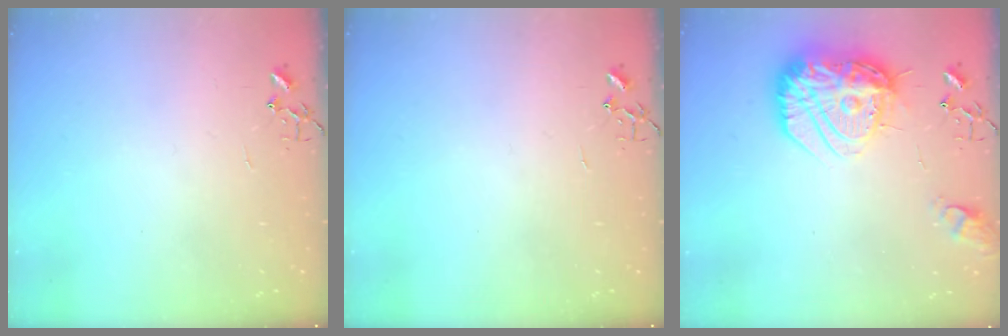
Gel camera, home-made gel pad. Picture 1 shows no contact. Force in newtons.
{"total": 0.0}
{"total": 20.4, "press": 20.3, "slide": 1.9}